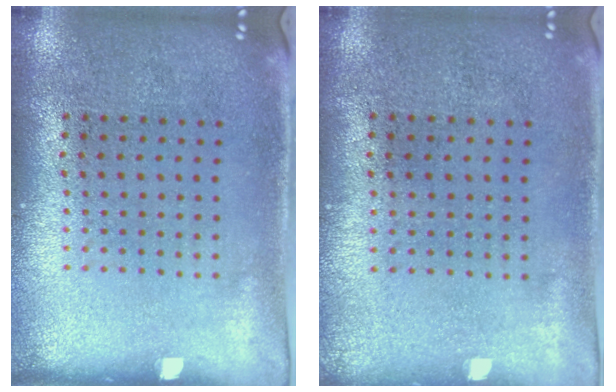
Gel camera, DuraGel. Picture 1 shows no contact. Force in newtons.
{"total": 0.0}